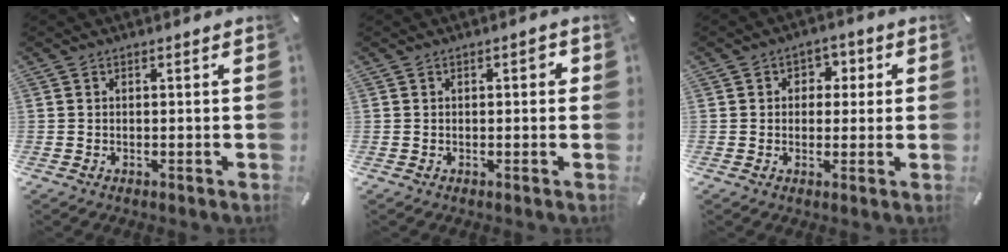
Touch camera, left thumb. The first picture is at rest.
{"total": 1.6, "force": [0.2, 0.8, 1.4], "torque": [-0.020, 0.004, 0.000]}
{"total": 4.1, "force": [0.0, 3.7, 1.8], "torque": [-0.017, 0.006, -0.009]}